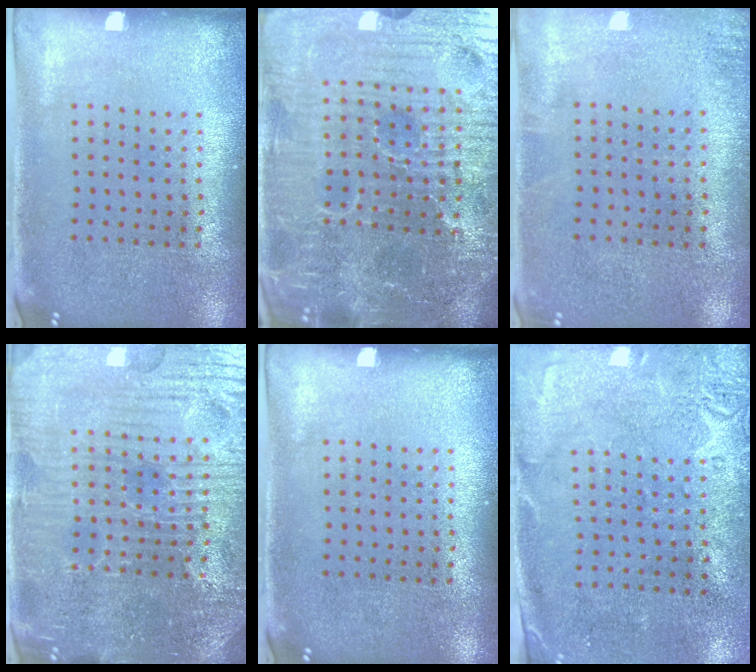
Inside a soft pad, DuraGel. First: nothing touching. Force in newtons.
{"total": 7.0, "press": 6.3, "slide": 3.1}
{"total": 0.9, "press": 0.9, "slide": 0.2}
{"total": 5.6, "press": 5.3, "slide": 1.8}
{"total": 0.0}
{"total": 2.7, "press": 2.2, "slide": 1.7}